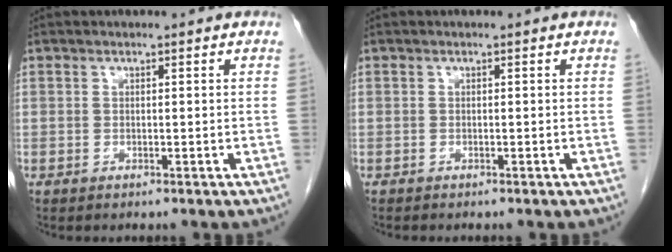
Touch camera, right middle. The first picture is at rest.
{"total": 0.5, "force": [-0.5, 0.2, 0.1], "torque": [-0.009, -0.001, -0.009]}